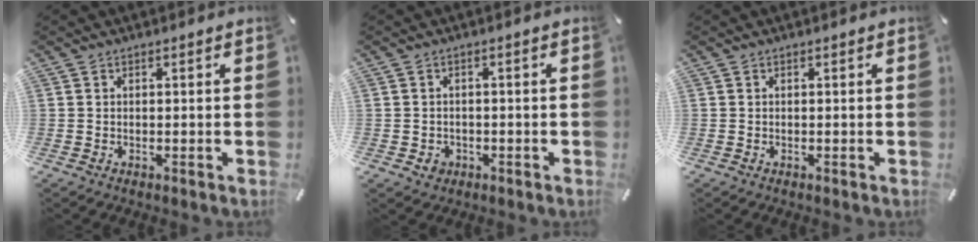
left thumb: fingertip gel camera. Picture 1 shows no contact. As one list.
[{"total": 2.8, "force": [-1.0, 2.4, 1.0], "torque": [-0.011, 0.001, -0.022]}, {"total": 0.0}]